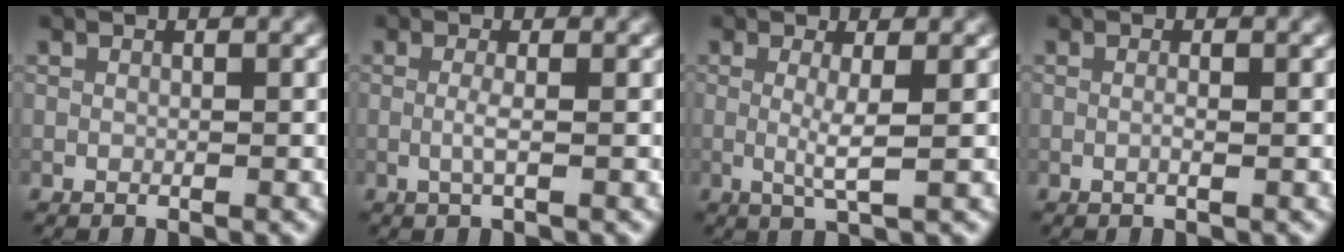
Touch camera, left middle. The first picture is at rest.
{"total": 1.4, "force": [-0.2, 0.2, 1.4], "torque": [-0.028, -0.003, -0.006]}
{"total": 2.5, "force": [0.1, 0.3, 2.5], "torque": [-0.049, -0.007, 0.000]}
{"total": 0.8, "force": [-0.1, 0.1, 0.8], "torque": [-0.012, -0.007, -0.006]}